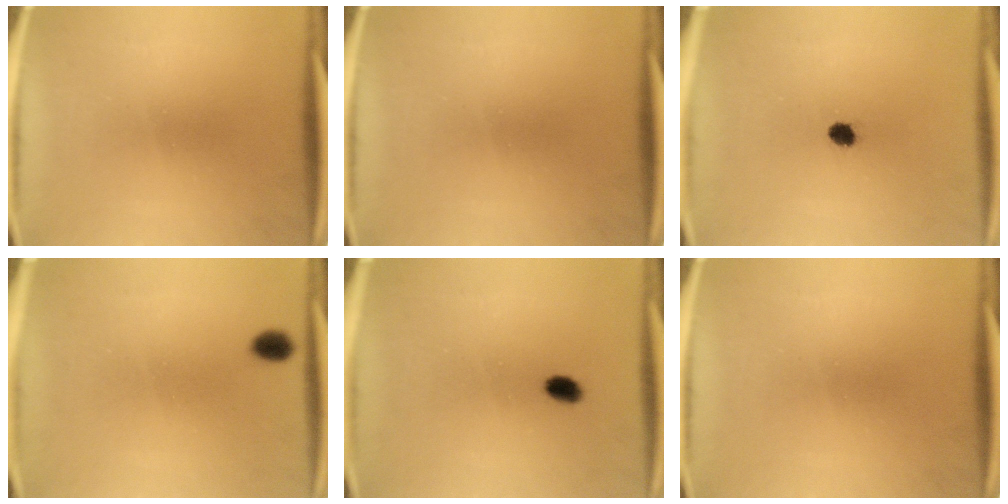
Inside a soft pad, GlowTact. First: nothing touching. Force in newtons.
{"total": 0.0}
{"total": 2.4}
{"total": 1.7}
{"total": 2.4}
{"total": 0.0}